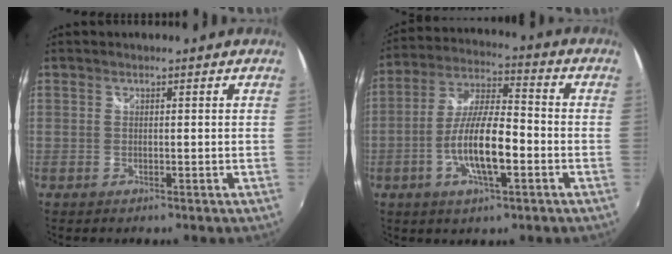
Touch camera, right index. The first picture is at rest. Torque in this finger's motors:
{"motor_torque": [1.77, -0.37, 1.00, 0.21]}